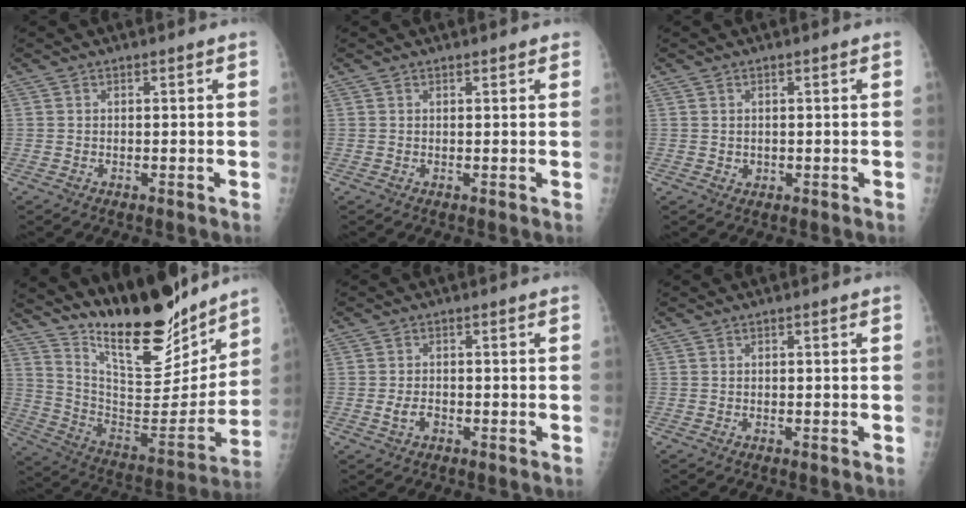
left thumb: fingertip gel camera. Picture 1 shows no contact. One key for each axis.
{"total": 0.8, "fx": 0.7, "fy": 0.3, "fz": 0.3, "tx": -0.004, "ty": -0.003, "tz": 0.007}
{"total": 0.9, "fx": 0.2, "fy": 0.8, "fz": 0.3, "tx": 0.000, "ty": -0.001, "tz": 0.005}
{"total": 22.3, "fx": 18.1, "fy": 6.6, "fz": 11.2, "tx": -0.134, "ty": -0.117, "tz": 0.309}
{"total": 2.4, "fx": -0.7, "fy": 1.6, "fz": 1.6, "tx": -0.031, "ty": 0.005, "tz": -0.012}
{"total": 0.0}